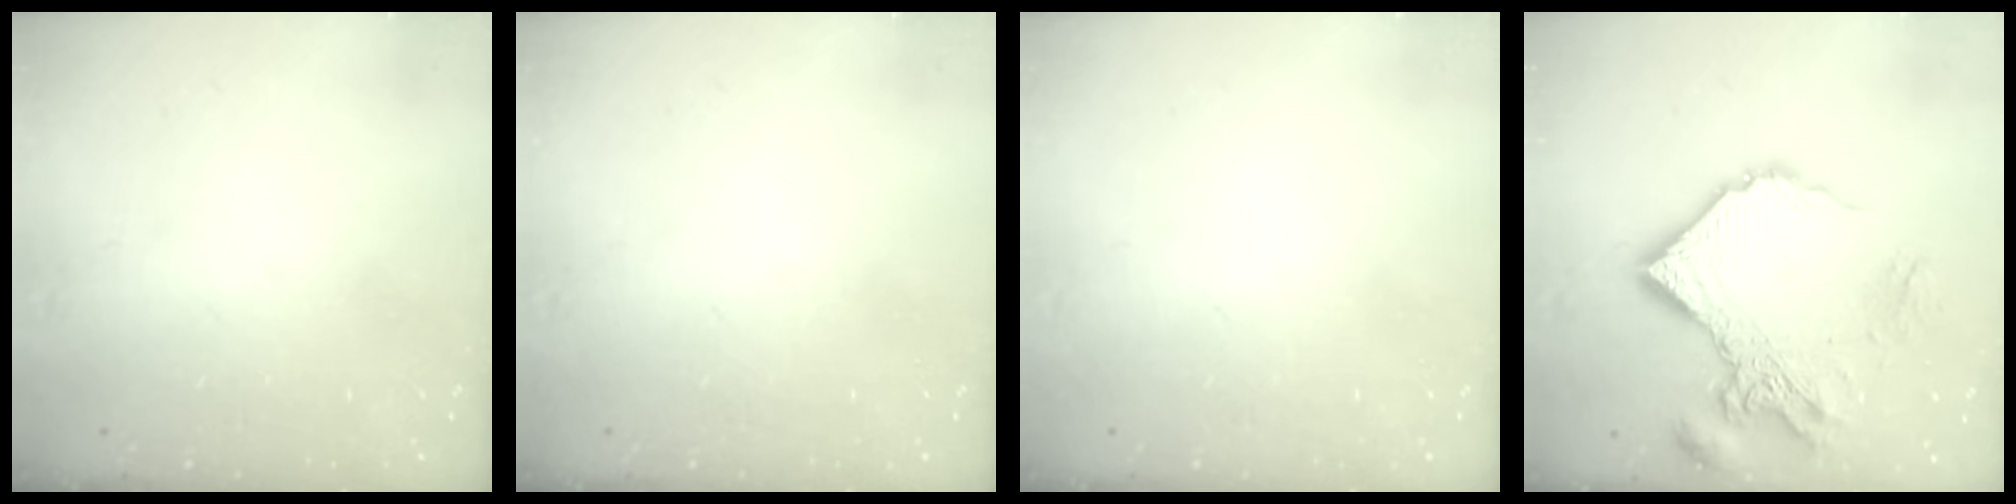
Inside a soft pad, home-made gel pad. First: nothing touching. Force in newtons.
{"total": 0.0}
{"total": 0.0}
{"total": 18.7, "press": 18.5, "slide": 2.2}